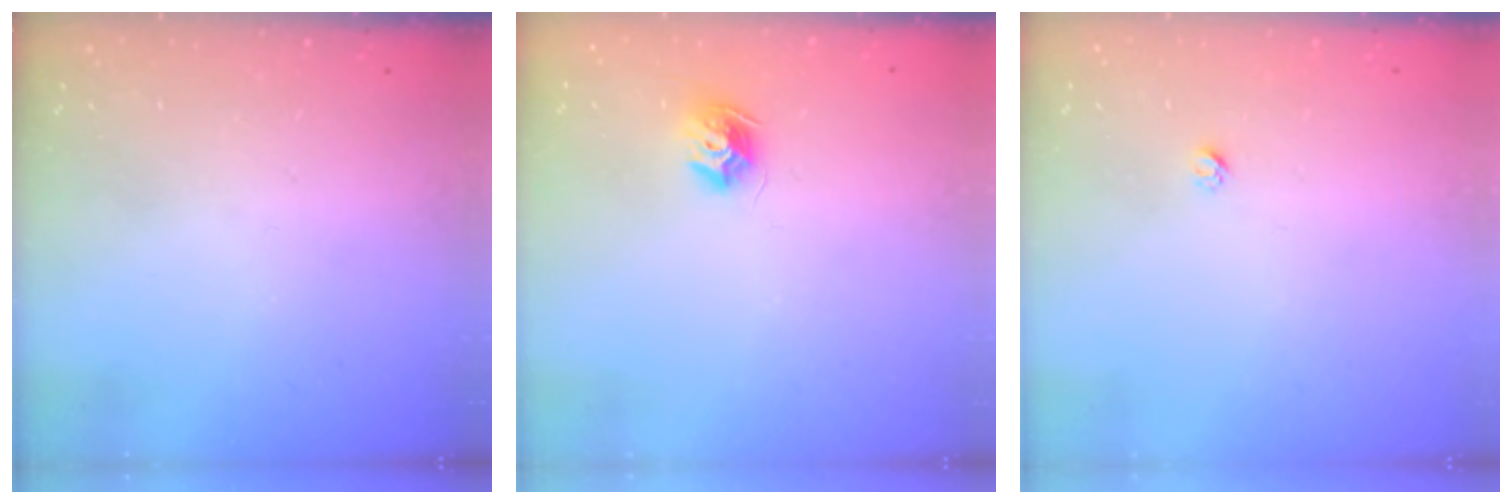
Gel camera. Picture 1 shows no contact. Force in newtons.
{"total": 8.7, "press": 8.7, "slide": 0.0}
{"total": 1.9, "press": 1.9, "slide": 0.1}